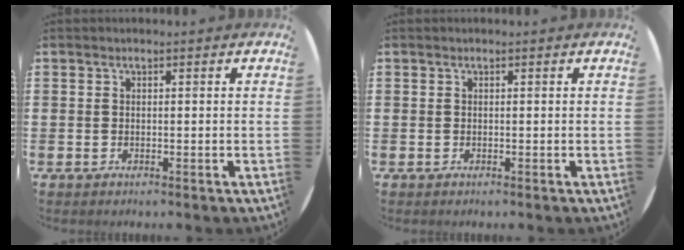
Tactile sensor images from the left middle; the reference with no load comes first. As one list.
[{"total": 0.0}]